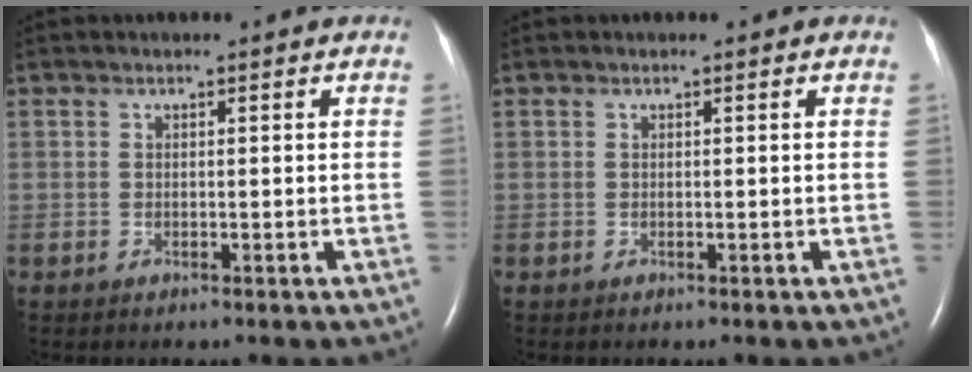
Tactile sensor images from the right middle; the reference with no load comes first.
{"total": 0.0}